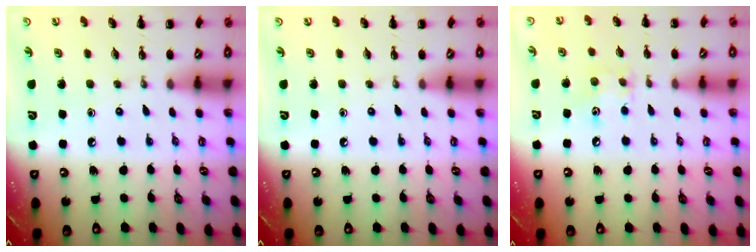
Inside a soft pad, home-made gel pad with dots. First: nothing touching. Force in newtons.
{"total": 0.0}
{"total": 6.5, "press": 6.4, "slide": 1.0}